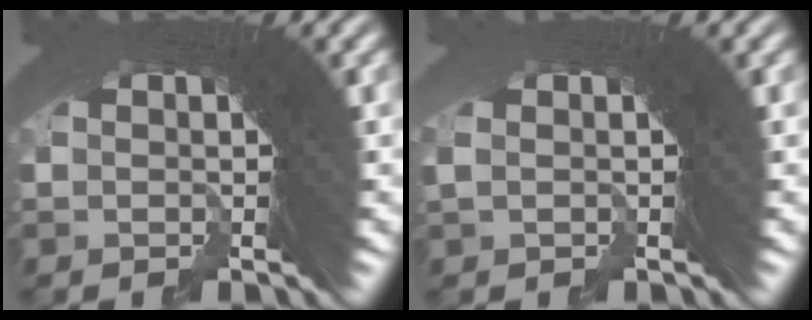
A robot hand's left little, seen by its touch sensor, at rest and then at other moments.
{"total": 0.8, "force": [0.4, -0.5, 0.6], "torque": [0.004, 0.015, 0.002]}